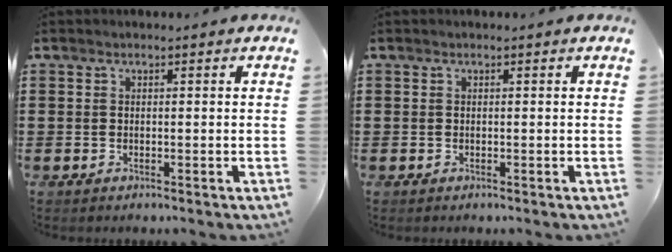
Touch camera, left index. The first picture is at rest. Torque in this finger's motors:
{"motor_torque": [-0.03, -0.03, 0.00, 0.00]}